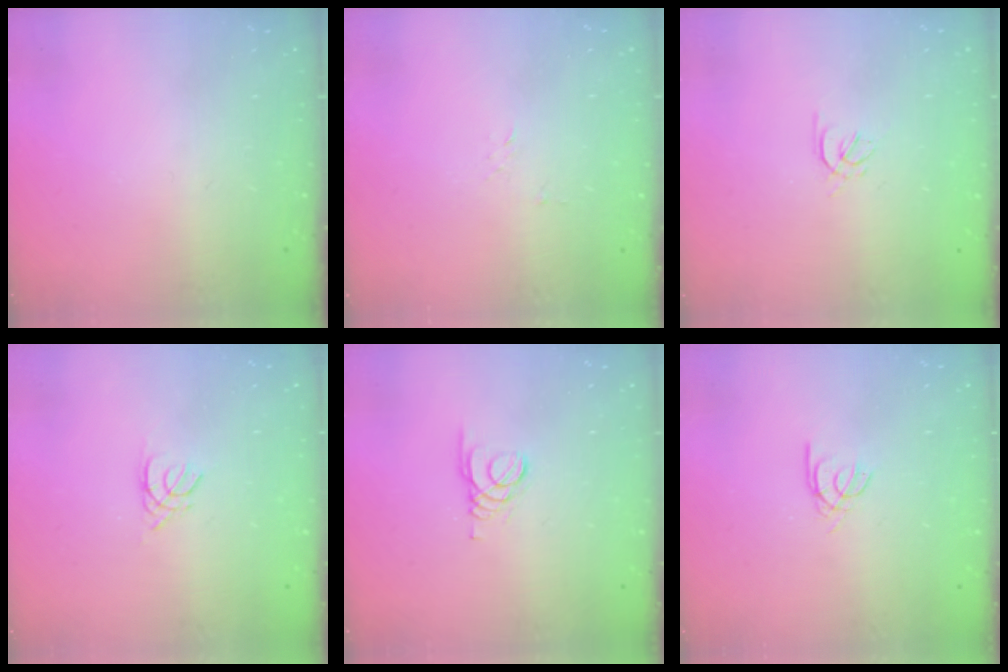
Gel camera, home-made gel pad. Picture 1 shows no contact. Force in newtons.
{"total": 2.7, "press": 2.7, "slide": 0.3}
{"total": 1.5, "press": 1.4, "slide": 0.6}
{"total": 1.3, "press": 1.3, "slide": 0.3}
{"total": 1.4, "press": 1.4, "slide": 0.2}
{"total": 2.1, "press": 2.1, "slide": 0.2}